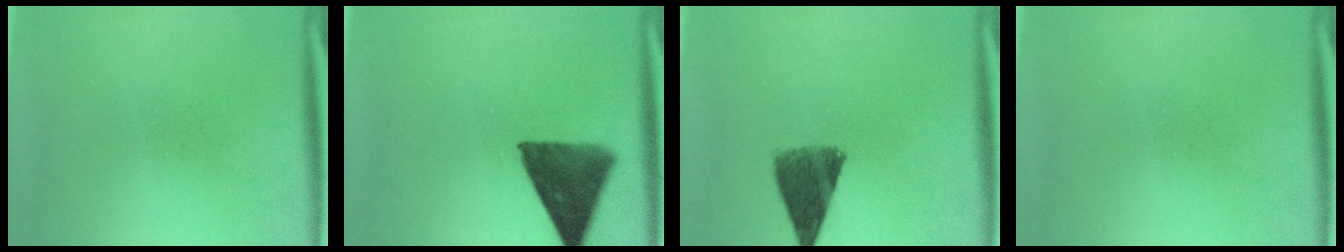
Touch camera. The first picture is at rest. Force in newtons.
{"total": 11.0}
{"total": 8.8}
{"total": 0.0}